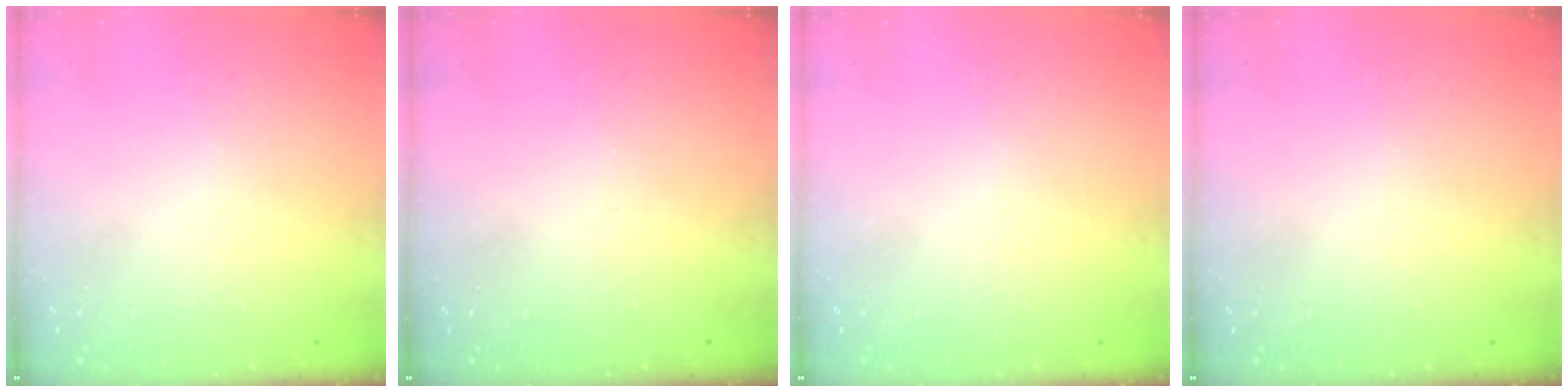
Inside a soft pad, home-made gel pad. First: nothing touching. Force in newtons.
{"total": 0.0}
{"total": 0.0}
{"total": 0.0}